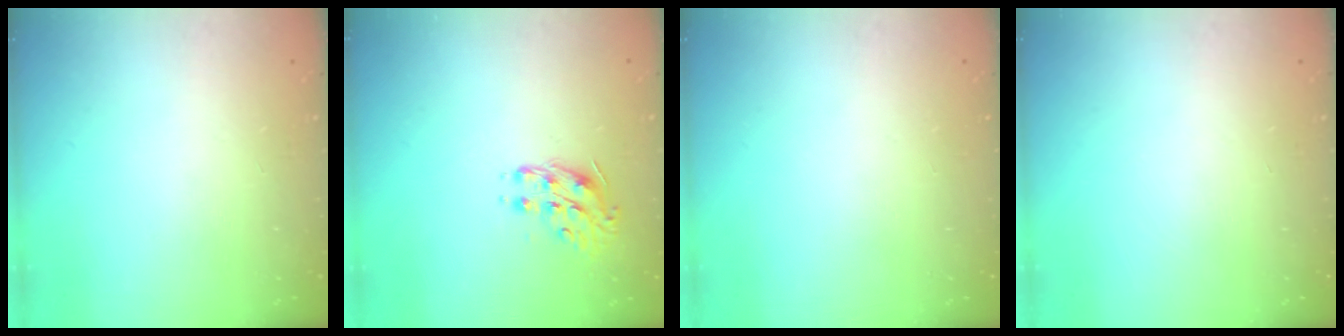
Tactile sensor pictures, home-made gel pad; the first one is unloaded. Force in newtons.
{"total": 9.3, "press": 9.3, "slide": 0.2}
{"total": 0.0}
{"total": 0.0}